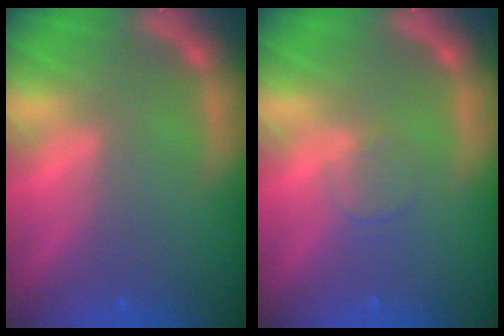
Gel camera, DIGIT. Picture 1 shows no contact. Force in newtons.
{"total": 1.4}